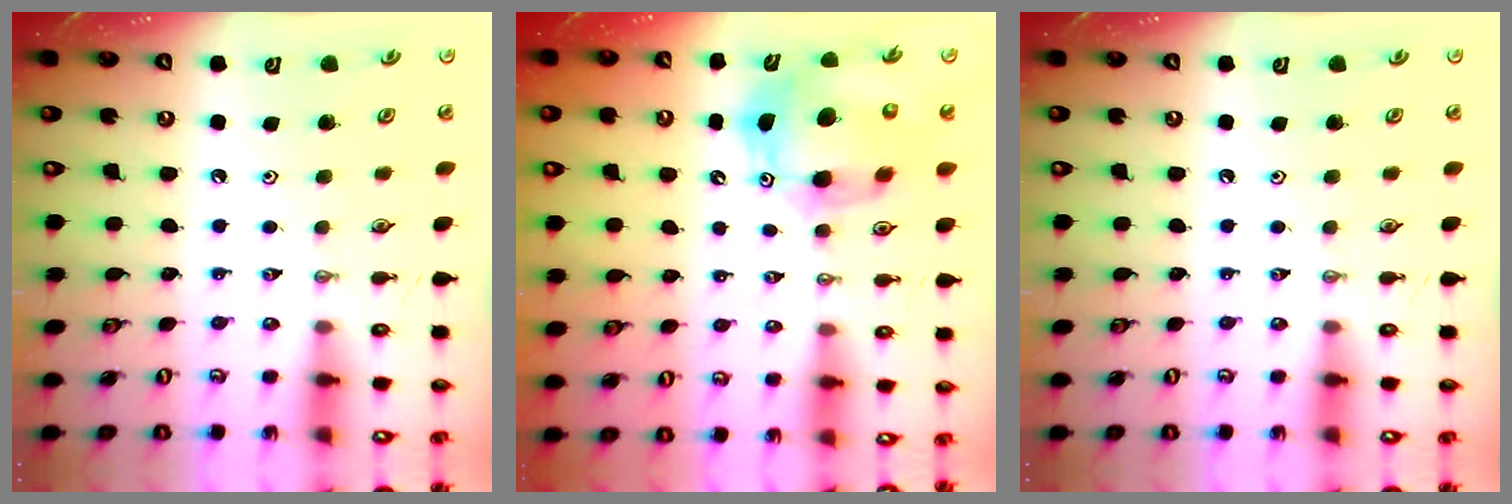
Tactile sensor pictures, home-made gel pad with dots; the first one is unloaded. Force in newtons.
{"total": 13.3, "press": 13.1, "slide": 2.4}
{"total": 0.0}